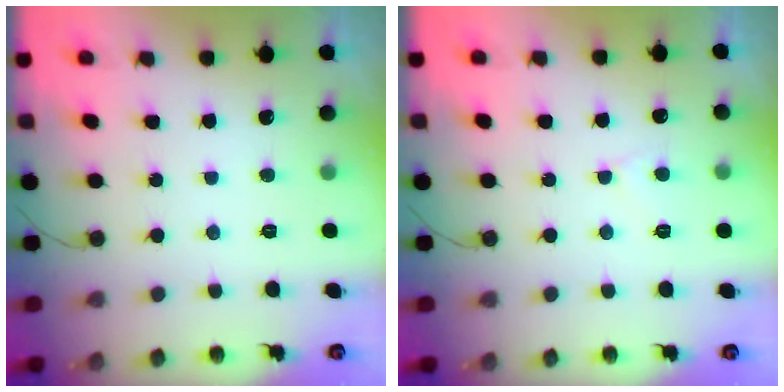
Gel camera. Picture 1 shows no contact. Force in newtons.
{"total": 2.7, "press": 2.7, "slide": 0.2}